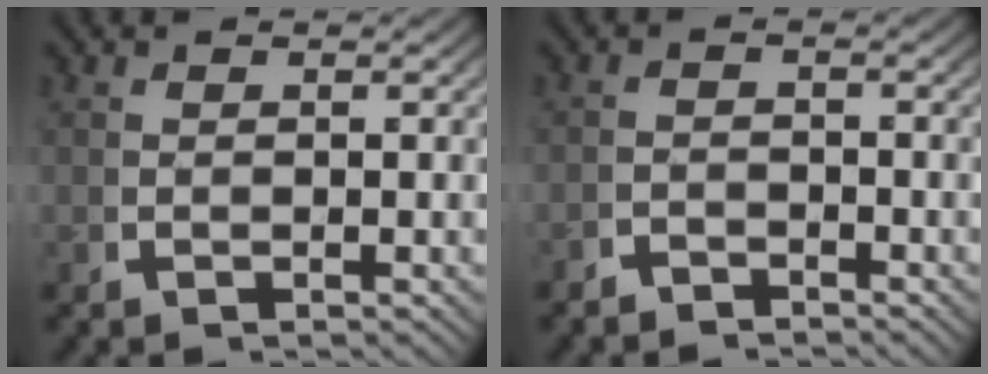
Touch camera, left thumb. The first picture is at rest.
{"total": 2.2, "force": [-2.1, 0.6, 0.1], "torque": [0.001, -0.011, -0.038]}